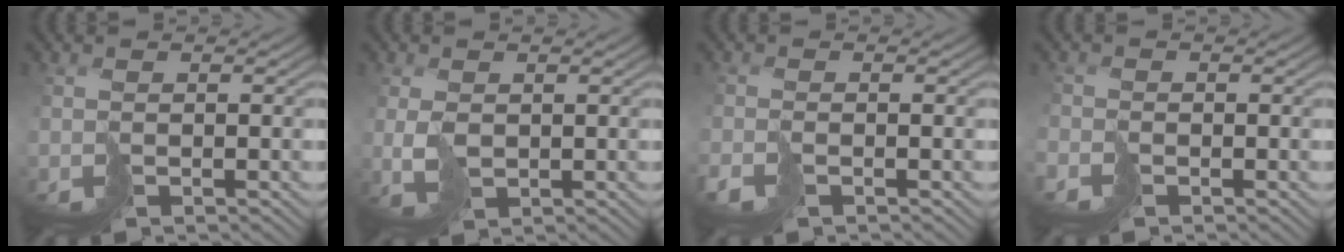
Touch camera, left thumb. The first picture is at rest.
{"total": 2.0, "force": [0.5, 1.6, 1.0], "torque": [-0.037, -0.007, 0.018]}
{"total": 1.4, "force": [-1.1, 0.6, 0.5], "torque": [-0.018, -0.007, -0.028]}
{"total": 2.0, "force": [-1.6, 1.0, 0.3], "torque": [-0.013, -0.010, -0.037]}